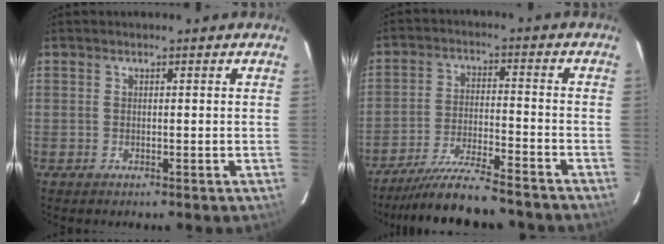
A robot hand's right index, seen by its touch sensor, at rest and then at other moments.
{"total": 14.1, "force": [-12.9, 1.1, 5.6], "torque": [-0.124, -0.024, -0.213]}